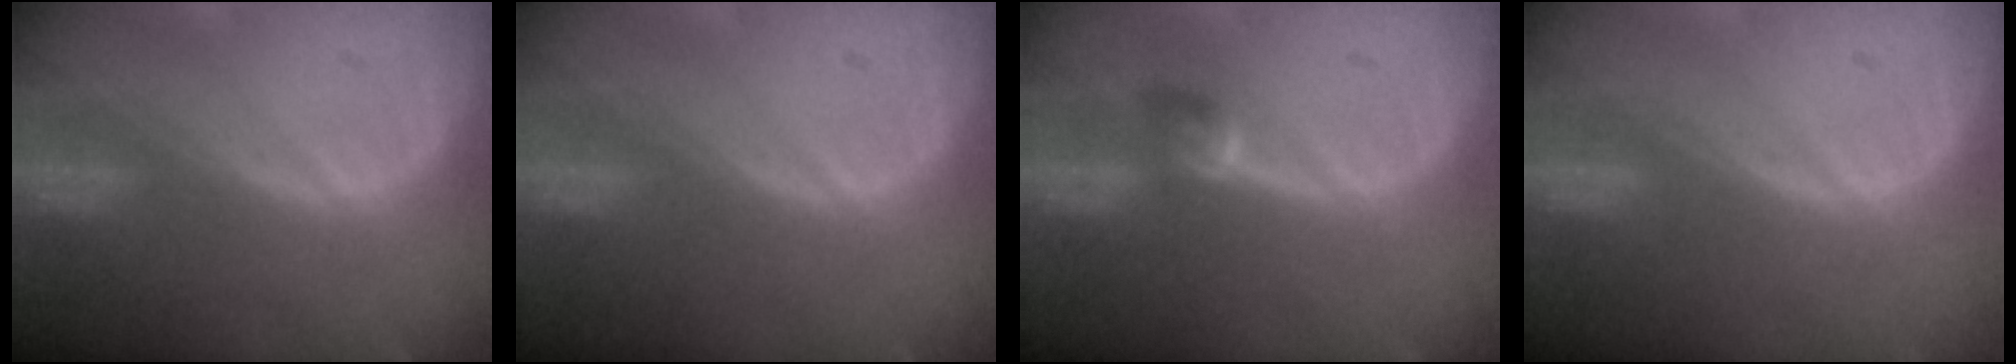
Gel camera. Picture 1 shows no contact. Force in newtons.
{"total": 0.0}
{"total": 2.7, "press": 2.4, "slide": 1.2}
{"total": 0.0}